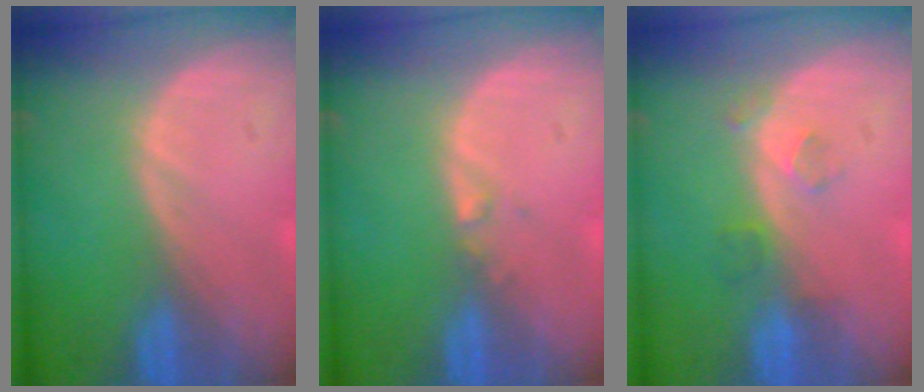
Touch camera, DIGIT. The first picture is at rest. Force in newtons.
{"total": 0.7, "press": 0.6, "slide": 0.4}
{"total": 3.2, "press": 2.6, "slide": 1.8}